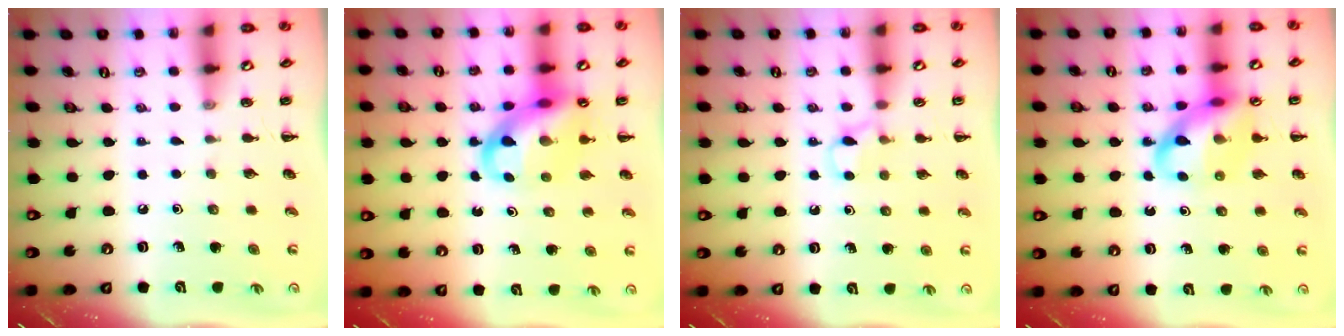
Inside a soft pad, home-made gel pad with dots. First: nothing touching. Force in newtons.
{"total": 13.4, "press": 12.9, "slide": 3.5}
{"total": 4.8, "press": 4.6, "slide": 1.6}
{"total": 13.5, "press": 13.3, "slide": 2.6}